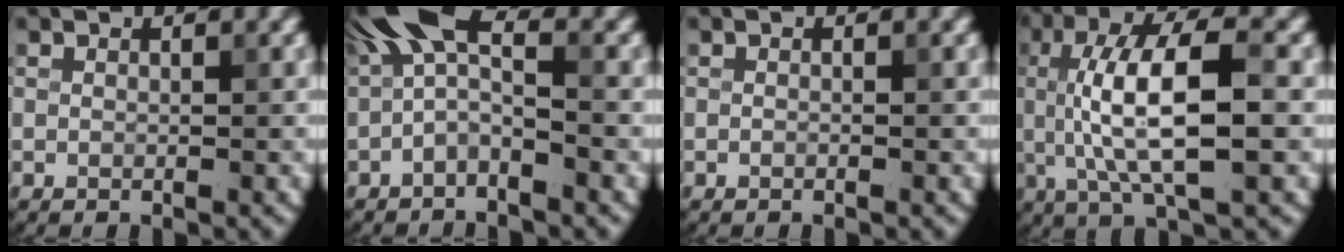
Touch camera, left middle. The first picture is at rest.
{"total": 4.6, "force": [-0.6, 1.7, 4.2], "torque": [-0.084, 0.024, -0.025]}
{"total": 0.0}
{"total": 8.8, "force": [0.4, 2.8, 8.4], "torque": [-0.152, 0.007, 0.008]}